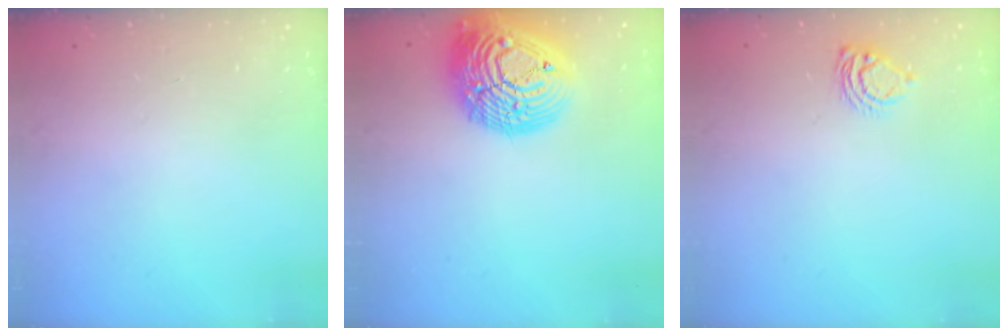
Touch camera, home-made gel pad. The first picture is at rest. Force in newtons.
{"total": 23.9, "press": 23.8, "slide": 2.2}
{"total": 6.4, "press": 6.4, "slide": 0.4}